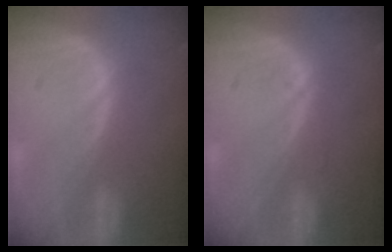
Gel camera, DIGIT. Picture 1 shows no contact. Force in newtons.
{"total": 0.9, "press": 0.8, "slide": 0.2}